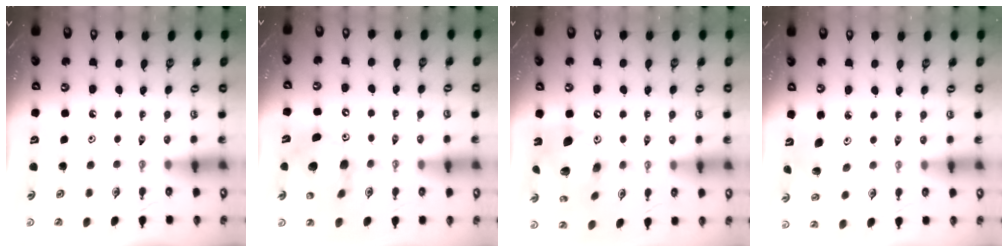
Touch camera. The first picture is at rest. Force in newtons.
{"total": 13.7, "press": 13.4, "slide": 2.6}
{"total": 18.0, "press": 17.7, "slide": 3.1}
{"total": 5.2, "press": 4.9, "slide": 1.8}